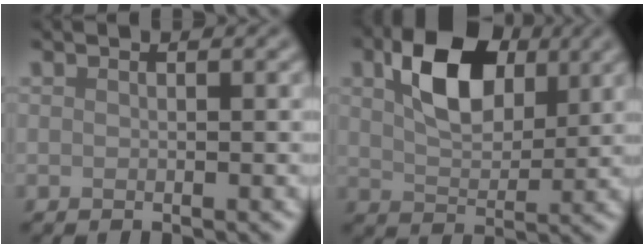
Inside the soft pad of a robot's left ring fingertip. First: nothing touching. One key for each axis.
{"total": 7.7, "fx": 2.8, "fy": 4.5, "fz": 5.6, "tx": -0.106, "ty": 0.010, "tz": 0.047}